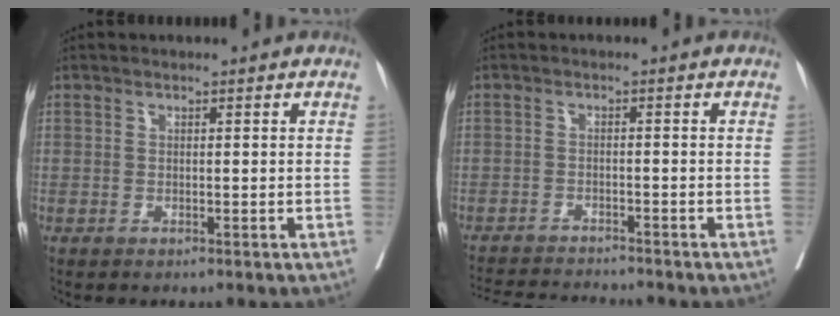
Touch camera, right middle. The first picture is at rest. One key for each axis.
{"total": 8.5, "fx": -8.2, "fy": 0.0, "fz": 2.0, "tx": -0.027, "ty": -0.006, "tz": -0.129}